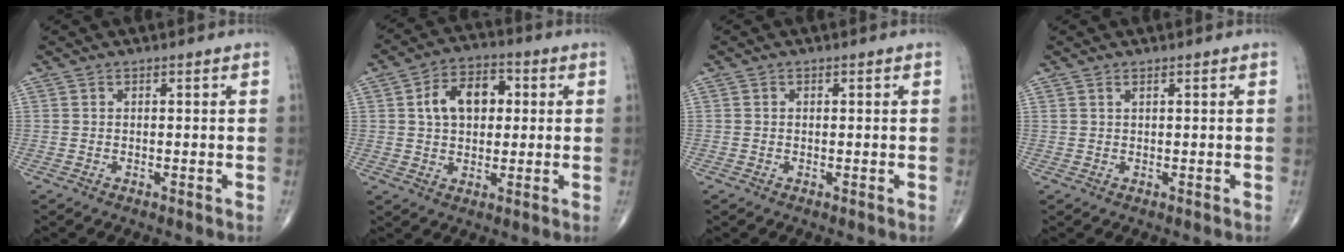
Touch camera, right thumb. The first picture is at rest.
{"total": 10.7, "force": [2.2, 6.9, 7.8], "torque": [-0.114, 0.013, 0.032]}
{"total": 0.0}
{"total": 0.6, "force": [0.4, 0.1, 0.4], "torque": [-0.010, 0.002, 0.011]}